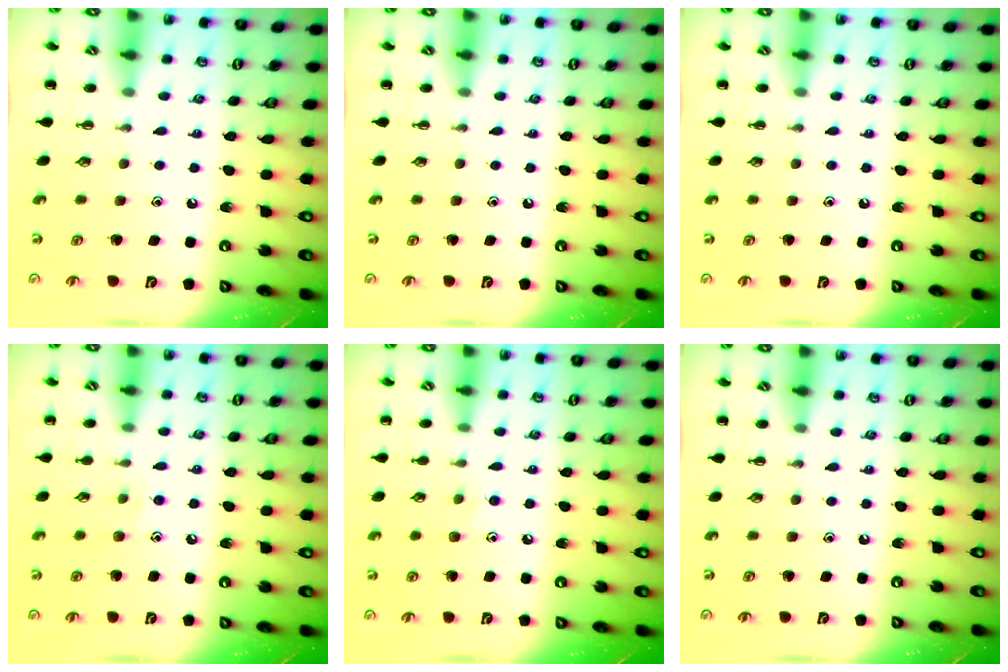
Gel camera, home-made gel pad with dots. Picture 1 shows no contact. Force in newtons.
{"total": 0.0}
{"total": 0.0}
{"total": 7.0, "press": 6.7, "slide": 2.0}
{"total": 6.2, "press": 5.8, "slide": 2.0}
{"total": 0.0}